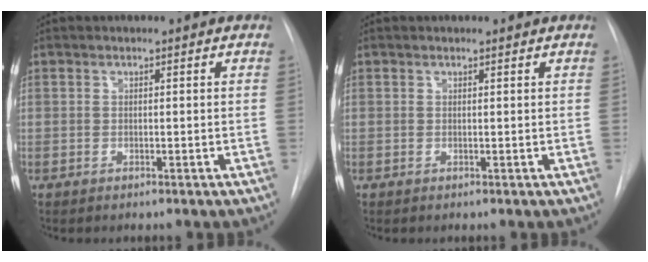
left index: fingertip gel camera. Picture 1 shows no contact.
{"total": 0.8, "force": [0.8, 0.0, 0.0], "torque": [-0.009, 0.002, 0.010]}